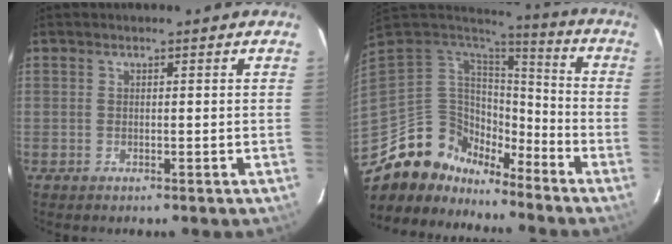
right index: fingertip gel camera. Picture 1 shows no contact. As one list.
[{"total": 14.8, "force": [-12.6, 7.0, 3.3], "torque": [-0.058, 0.062, -0.222]}]